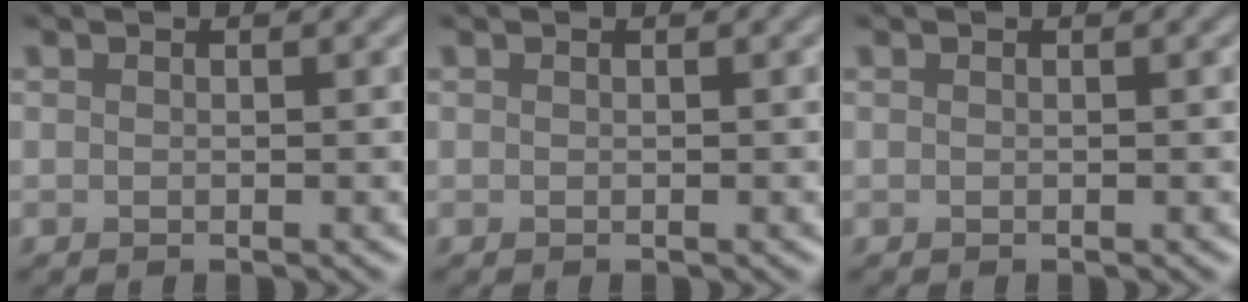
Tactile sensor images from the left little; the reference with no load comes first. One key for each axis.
{"total": 0.0}
{"total": 0.0}